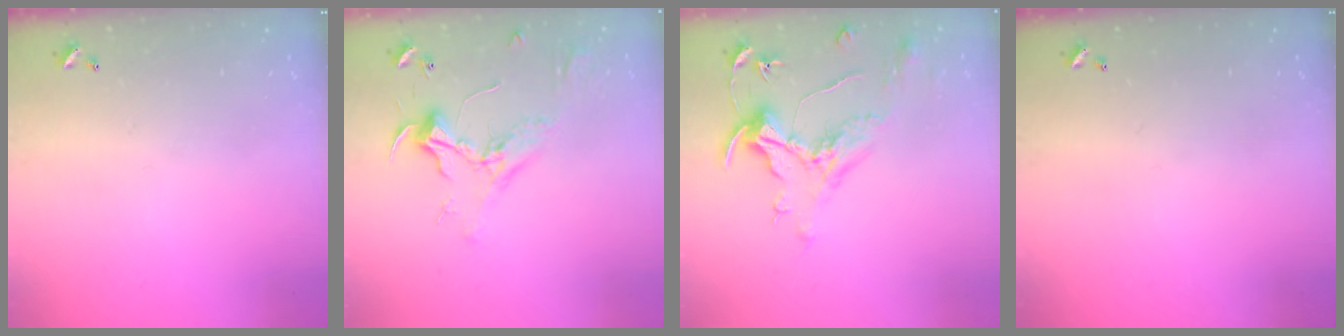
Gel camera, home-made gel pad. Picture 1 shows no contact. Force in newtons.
{"total": 2.3, "press": 2.2, "slide": 0.6}
{"total": 1.5, "press": 1.3, "slide": 0.7}
{"total": 0.0}